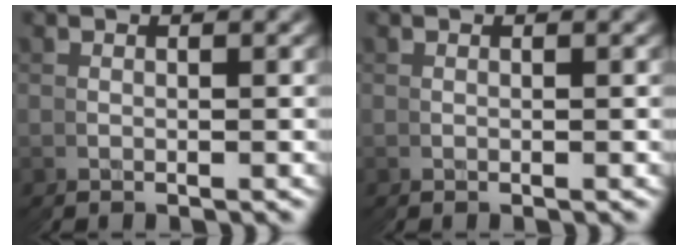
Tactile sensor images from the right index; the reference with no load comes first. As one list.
[{"total": 0.0}]